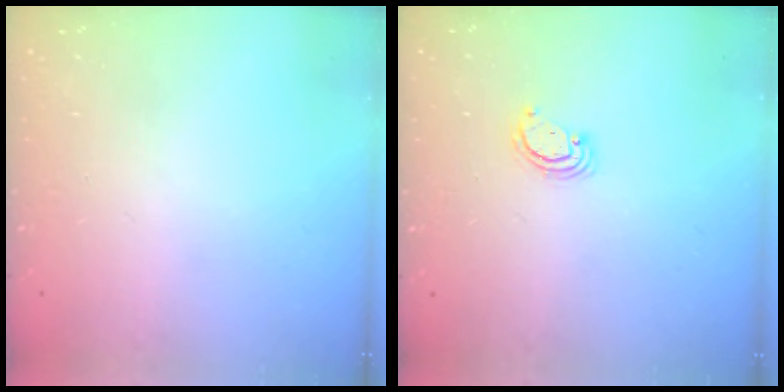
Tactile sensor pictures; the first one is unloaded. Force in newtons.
{"total": 2.6, "press": 2.6, "slide": 0.3}